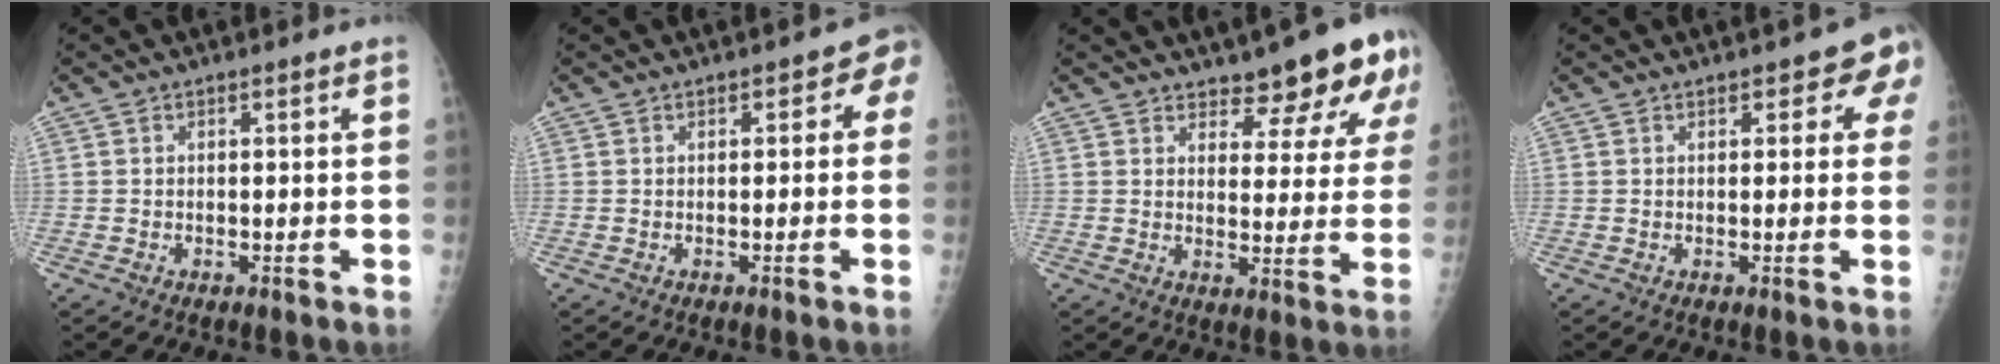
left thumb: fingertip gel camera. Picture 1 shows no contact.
{"total": 2.8, "force": [0.5, 1.9, 2.0], "torque": [-0.003, 0.006, -0.002]}
{"total": 11.3, "force": [8.4, 3.7, 6.6], "torque": [-0.049, -0.055, 0.103]}
{"total": 4.3, "force": [2.4, 2.1, 2.9], "torque": [-0.004, -0.001, 0.019]}